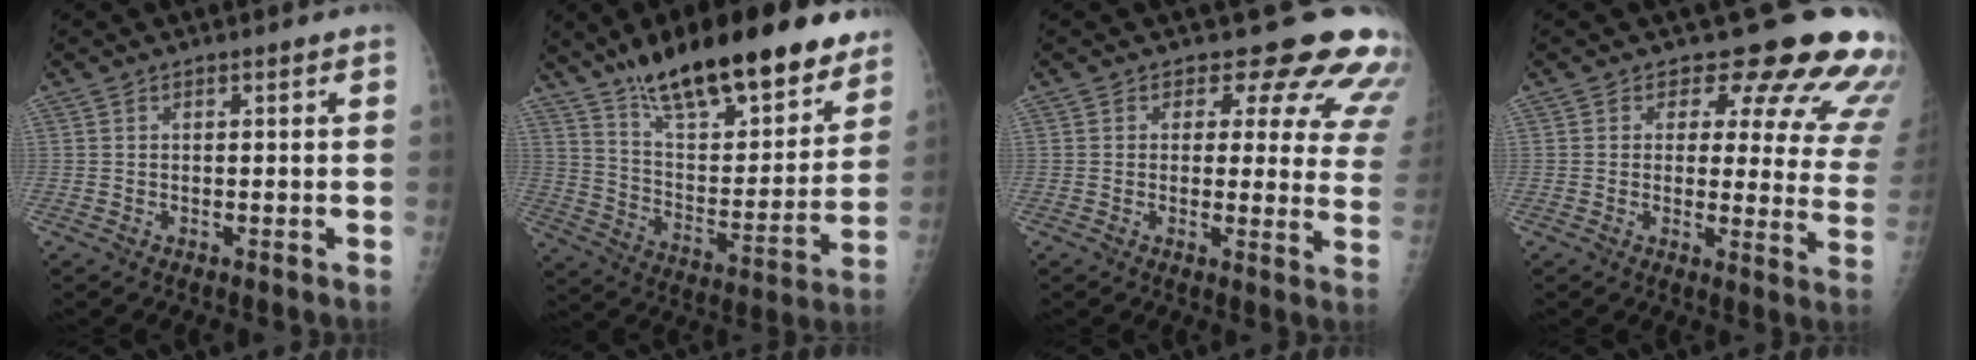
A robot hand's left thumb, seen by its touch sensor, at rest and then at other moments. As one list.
[{"total": 27.4, "force": [19.4, 9.3, 16.9], "torque": [-0.222, -0.072, 0.306]}, {"total": 15.1, "force": [12.6, 6.1, 5.8], "torque": [-0.012, -0.091, 0.114]}, {"total": 16.6, "force": [13.6, 6.3, 7.1], "torque": [-0.028, -0.103, 0.130]}]